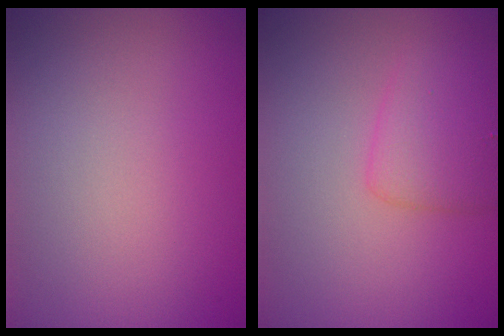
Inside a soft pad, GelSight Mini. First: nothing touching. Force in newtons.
{"total": 2.9, "press": 2.9, "slide": 0.0}